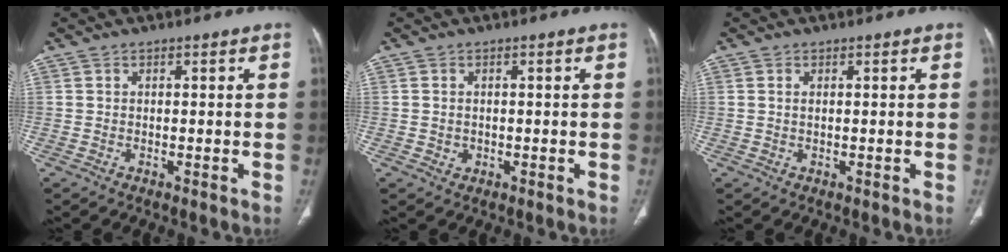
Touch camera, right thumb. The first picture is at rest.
{"total": 1.2, "force": [0.0, 1.1, 0.4], "torque": [-0.006, 0.001, 0.005]}
{"total": 0.7, "force": [0.3, 0.3, 0.6], "torque": [-0.016, 0.003, 0.006]}